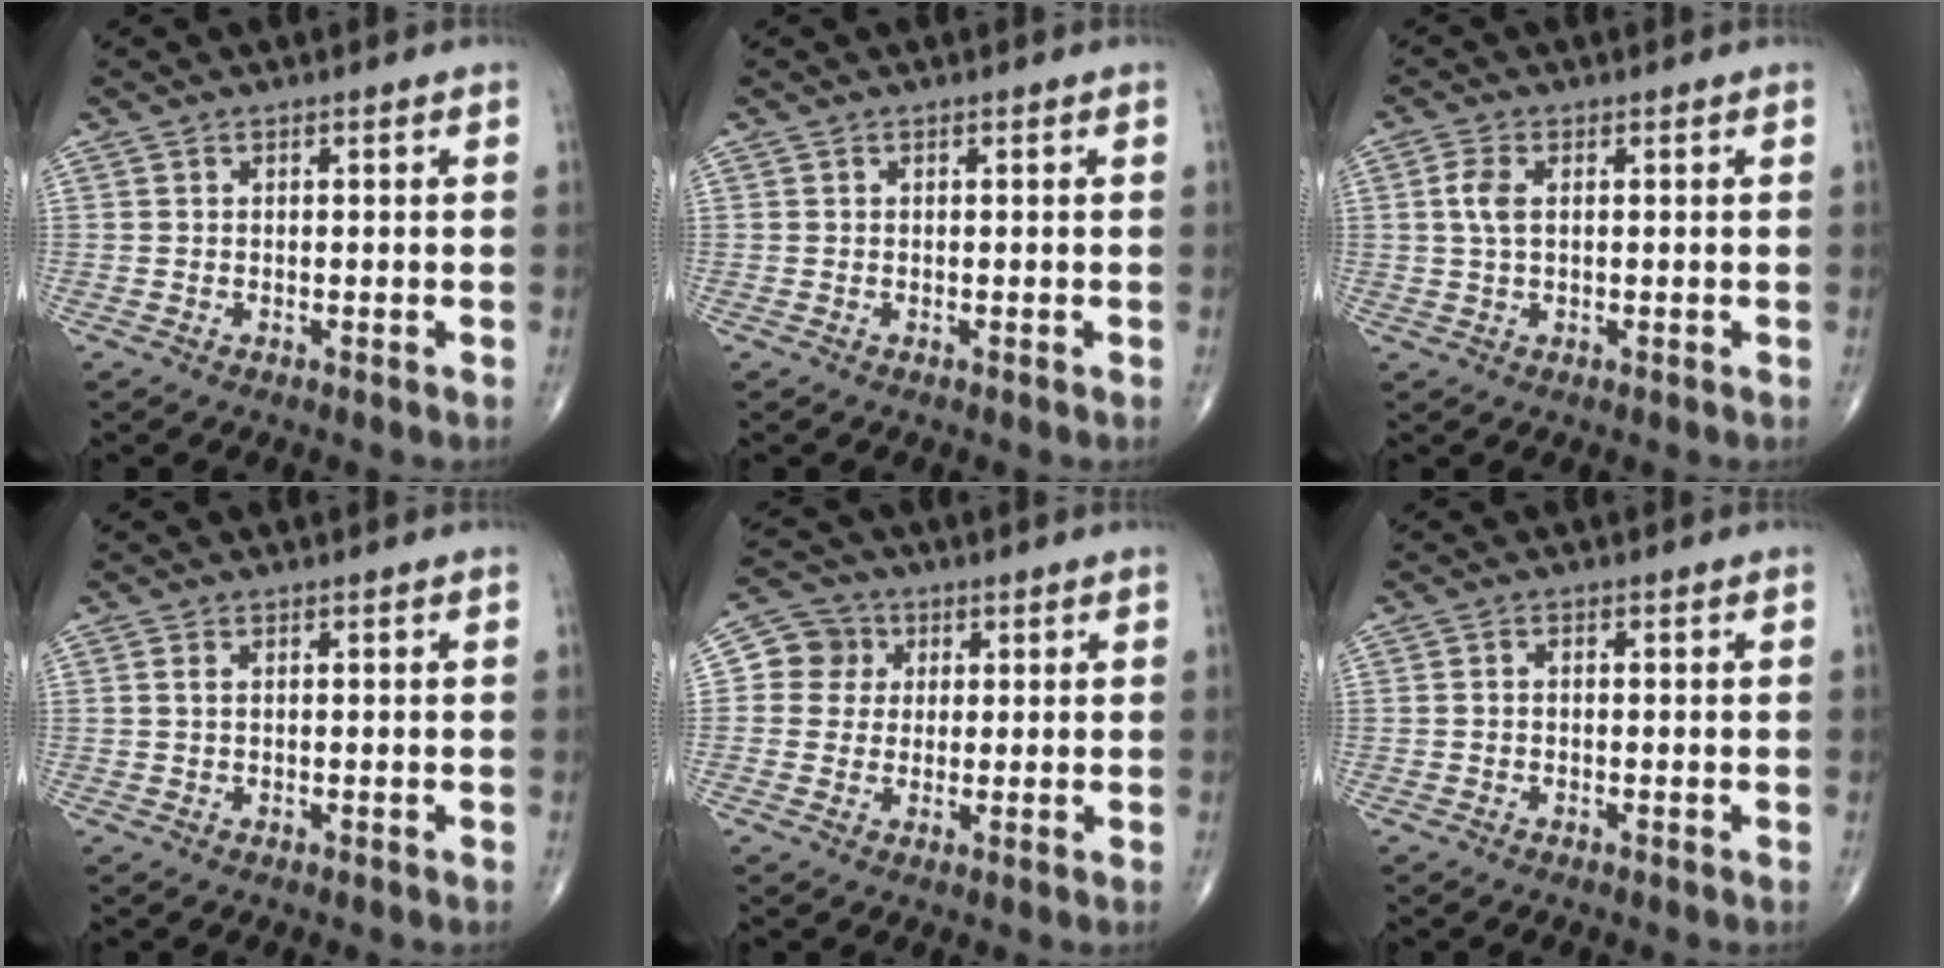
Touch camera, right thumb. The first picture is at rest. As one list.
[{"total": 0.0}, {"total": 3.9, "force": [0.7, 2.0, 3.2], "torque": [-0.080, 0.006, 0.013]}, {"total": 1.0, "force": [0.3, 0.4, 0.8], "torque": [-0.021, 0.005, 0.007]}, {"total": 6.2, "force": [1.1, 5.9, 1.2], "torque": [0.011, 0.007, 0.008]}, {"total": 0.7, "force": [-0.2, 0.5, 0.5], "torque": [-0.007, 0.001, -0.008]}]